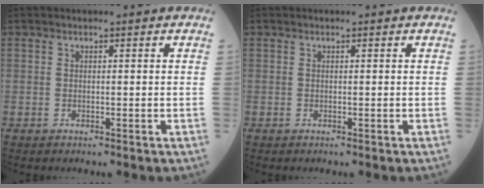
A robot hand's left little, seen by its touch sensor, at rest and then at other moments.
{"total": 0.0}